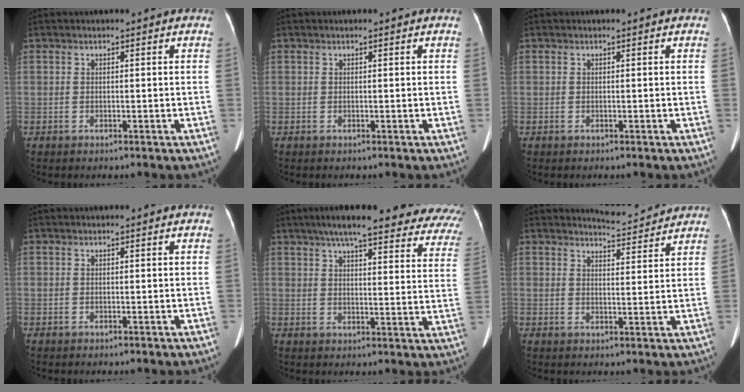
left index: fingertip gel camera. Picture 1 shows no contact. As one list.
[{"total": 0.0}, {"total": 0.0}, {"total": 0.0}, {"total": 26.0, "force": [22.1, 4.7, 12.9], "torque": [-0.171, -0.018, 0.249]}, {"total": 4.8, "force": [4.8, 0.2, -0.3], "torque": [-0.008, -0.005, 0.064]}]